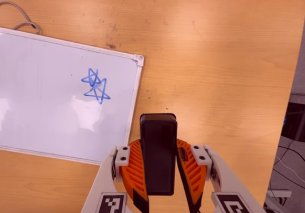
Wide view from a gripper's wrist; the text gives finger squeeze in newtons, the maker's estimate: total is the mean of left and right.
{"total": 9.6, "left": 8.0, "right": 11.3}